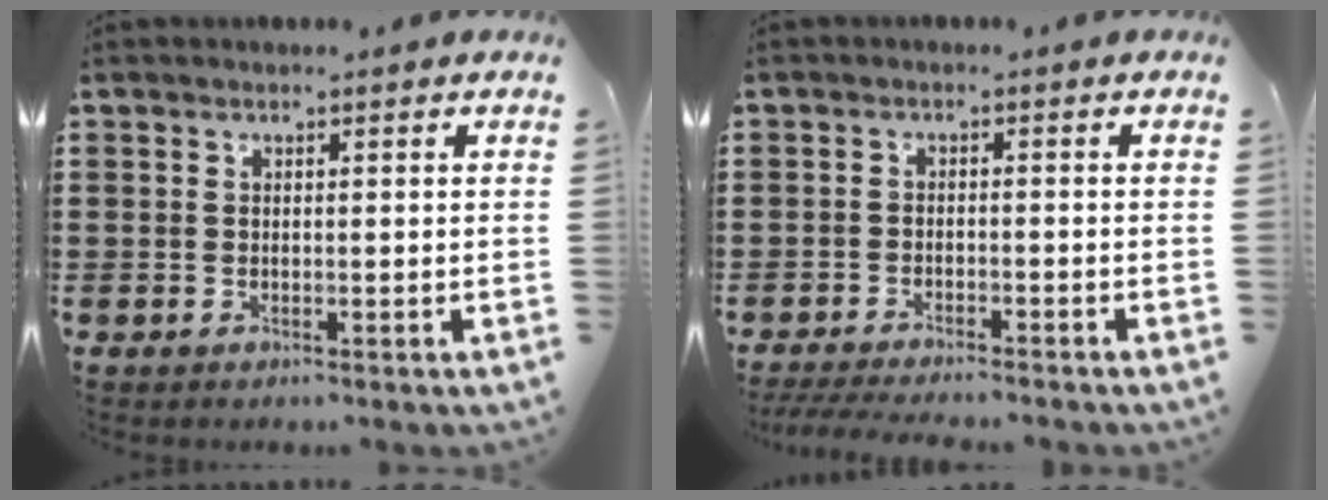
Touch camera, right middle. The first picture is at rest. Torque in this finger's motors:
{"motor_torque": [1.00, -0.24, 0.12, 0.09]}